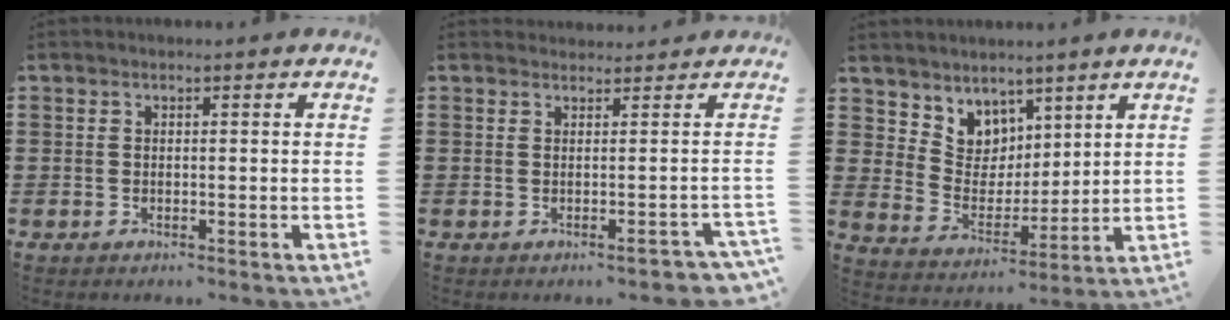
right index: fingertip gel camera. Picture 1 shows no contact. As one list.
[{"total": 1.0, "force": [0.5, 0.3, 0.8], "torque": [-0.010, -0.003, 0.011]}, {"total": 6.1, "force": [4.5, 4.1, -0.5], "torque": [-0.031, -0.025, 0.086]}]